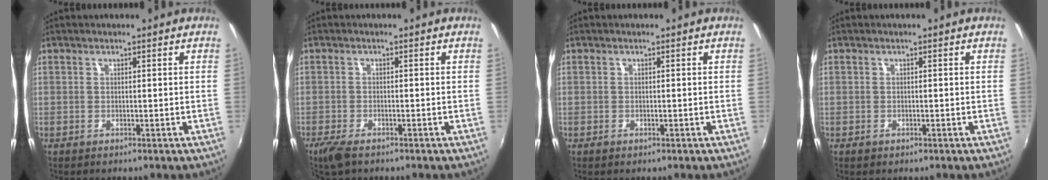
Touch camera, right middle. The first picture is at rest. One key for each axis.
{"total": 4.0, "fx": -3.0, "fy": 1.4, "fz": 2.3, "tx": -0.060, "ty": -0.014, "tz": -0.059}
{"total": 0.6, "fx": -0.4, "fy": 0.4, "fz": 0.2, "tx": -0.003, "ty": -0.004, "tz": -0.008}
{"total": 0.8, "fx": -0.5, "fy": 0.6, "fz": 0.3, "tx": -0.006, "ty": -0.004, "tz": -0.009}